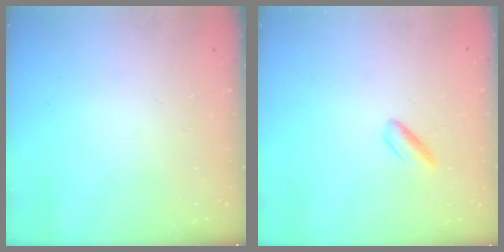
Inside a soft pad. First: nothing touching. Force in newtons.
{"total": 4.2, "press": 3.8, "slide": 1.6}